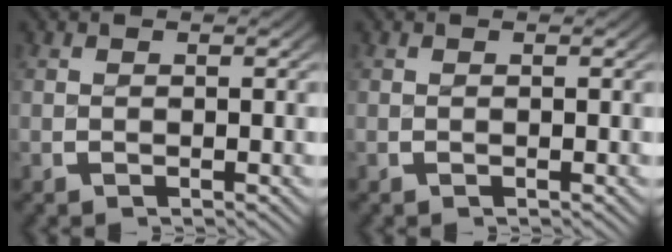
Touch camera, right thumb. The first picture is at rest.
{"total": 0.0}